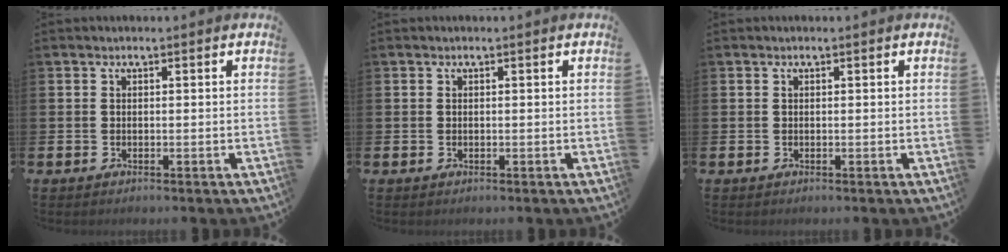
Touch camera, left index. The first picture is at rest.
{"total": 0.0}
{"total": 0.0}